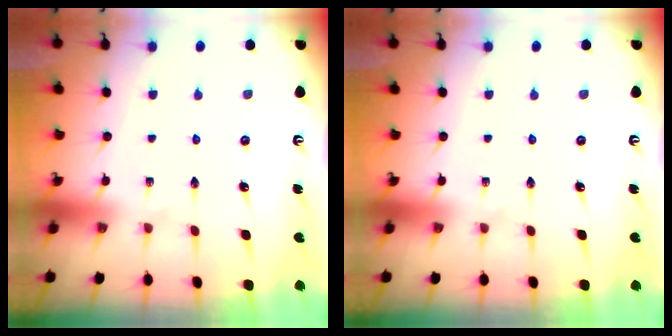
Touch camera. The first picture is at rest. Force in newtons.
{"total": 0.0}